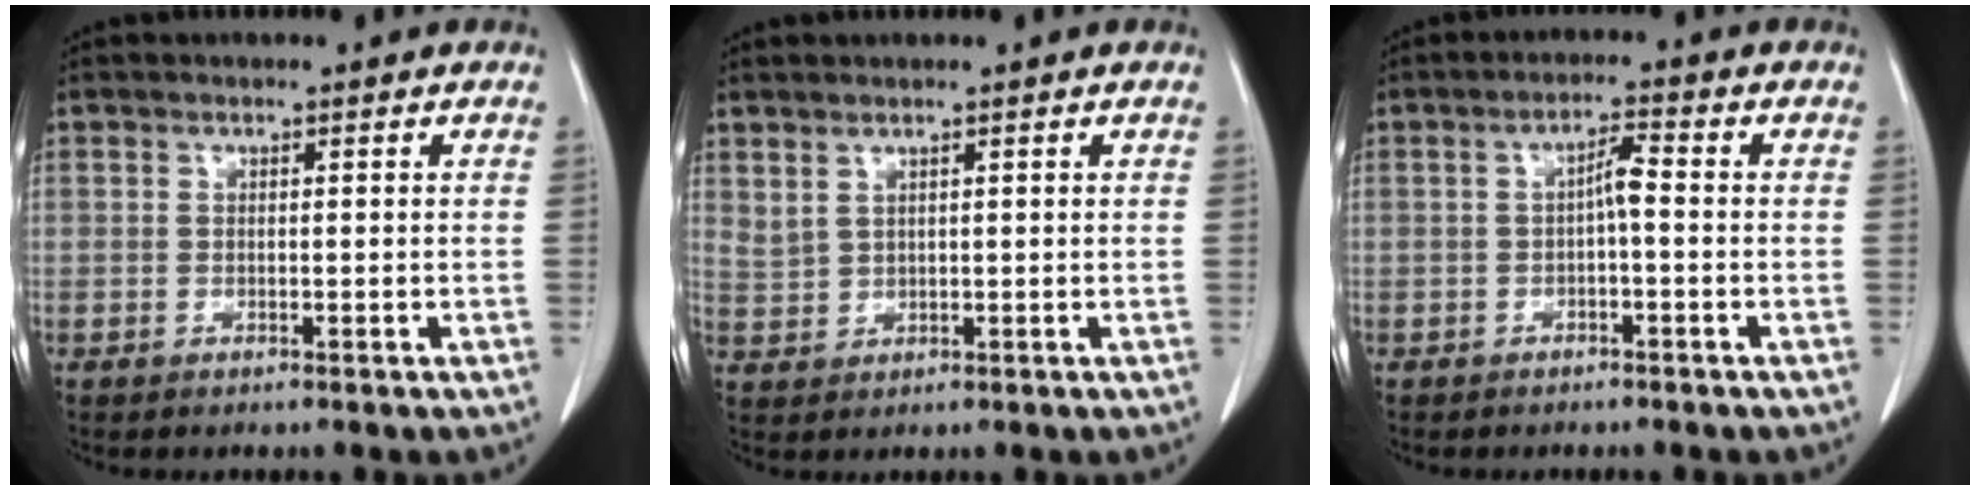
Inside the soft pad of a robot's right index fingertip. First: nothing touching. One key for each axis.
{"total": 2.1, "fx": 1.7, "fy": 0.8, "fz": 1.0, "tx": -0.022, "ty": -0.003, "tz": 0.044}
{"total": 3.0, "fx": -0.4, "fy": 0.5, "fz": 2.9, "tx": -0.049, "ty": 0.011, "tz": -0.006}